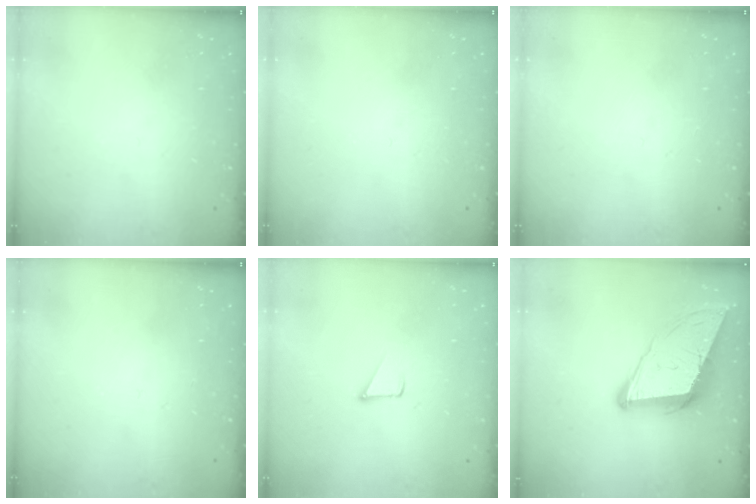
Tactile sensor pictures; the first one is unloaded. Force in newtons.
{"total": 0.0}
{"total": 0.0}
{"total": 0.0}
{"total": 2.8, "press": 2.8, "slide": 0.2}
{"total": 12.6, "press": 12.0, "slide": 3.9}